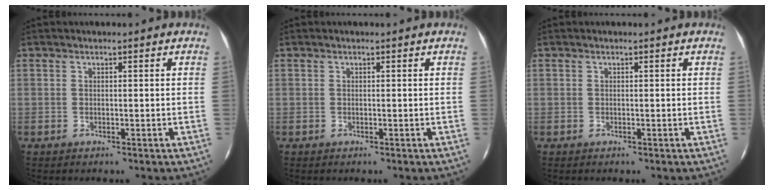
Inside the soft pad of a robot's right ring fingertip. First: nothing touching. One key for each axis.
{"total": 0.0}
{"total": 0.0}